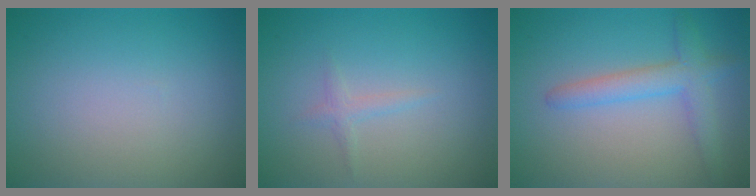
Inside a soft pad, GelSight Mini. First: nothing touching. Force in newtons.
{"total": 1.0, "press": 1.0, "slide": 0.1}
{"total": 3.2, "press": 3.2, "slide": 0.1}